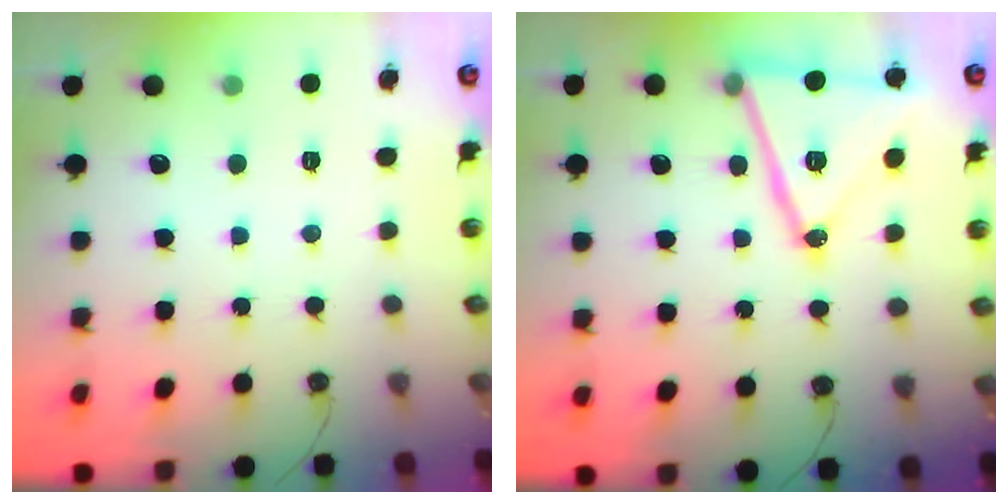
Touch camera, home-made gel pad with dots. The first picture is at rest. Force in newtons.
{"total": 19.4, "press": 19.1, "slide": 3.4}